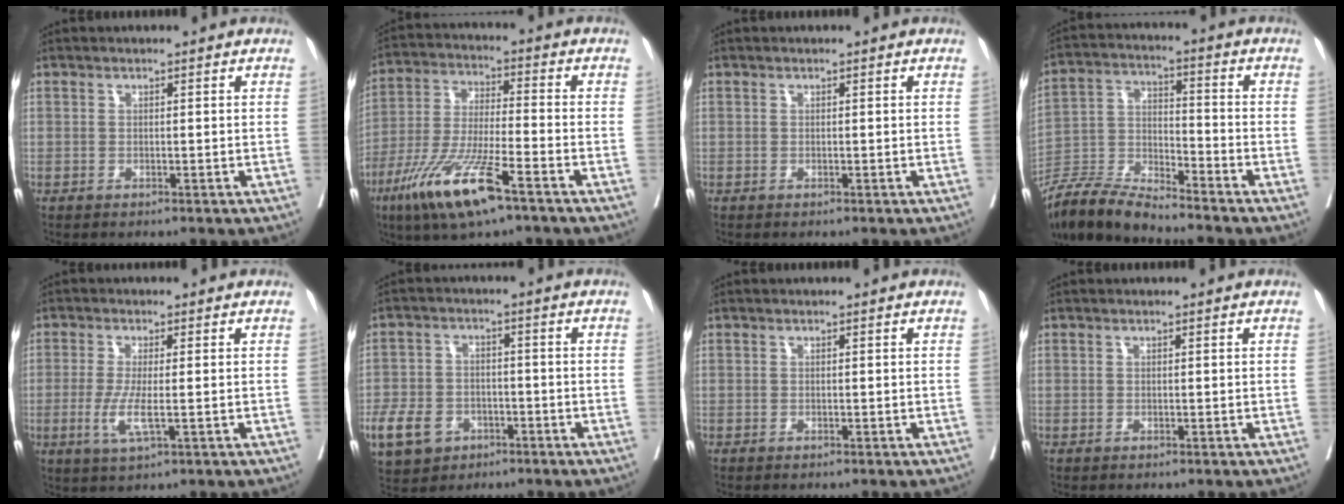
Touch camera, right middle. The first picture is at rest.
{"total": 13.9, "force": [-8.0, 1.8, 11.2], "torque": [-0.227, -0.029, -0.148]}
{"total": 0.0}
{"total": 9.7, "force": [-9.3, 0.2, 2.8], "torque": [-0.052, -0.003, -0.180]}
{"total": 4.8, "force": [-1.0, 0.6, 4.6], "torque": [-0.100, -0.011, -0.018]}
{"total": 10.3, "force": [-4.8, 7.9, 4.6], "torque": [-0.119, 0.005, -0.074]}
{"total": 0.0}
{"total": 0.0}